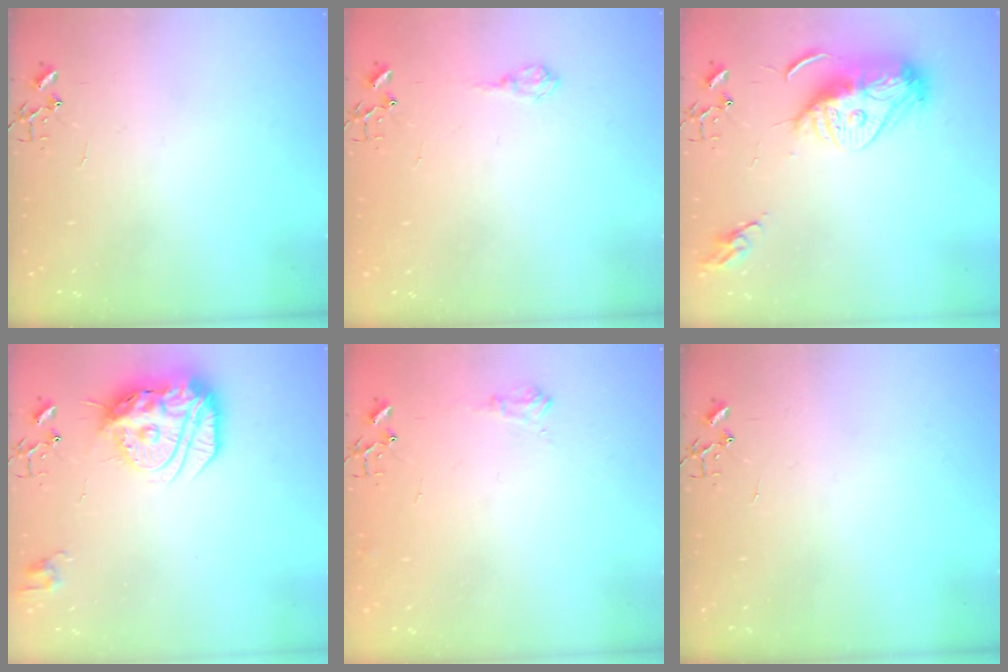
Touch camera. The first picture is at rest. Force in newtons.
{"total": 6.8, "press": 6.7, "slide": 0.8}
{"total": 13.3, "press": 13.2, "slide": 1.2}
{"total": 18.3, "press": 18.2, "slide": 1.9}
{"total": 7.7, "press": 7.7, "slide": 0.8}
{"total": 0.0}